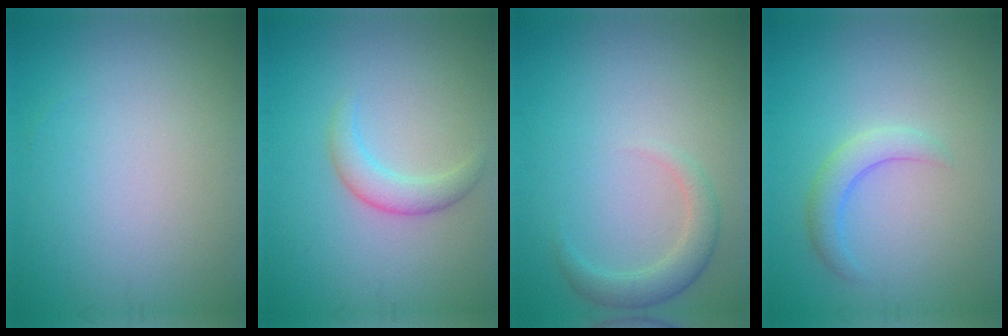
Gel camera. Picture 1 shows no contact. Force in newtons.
{"total": 2.3, "press": 2.3, "slide": 0.2}
{"total": 2.3, "press": 2.3, "slide": 0.2}
{"total": 2.3, "press": 2.2, "slide": 0.2}